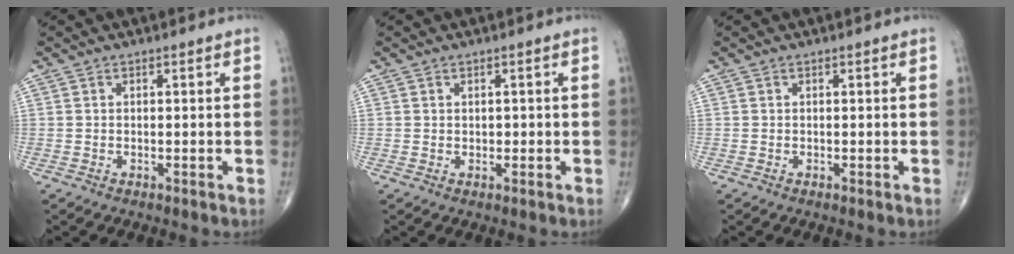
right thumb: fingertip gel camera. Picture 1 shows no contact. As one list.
[{"total": 1.0, "force": [0.1, 0.8, 0.6], "torque": [-0.005, 0.001, 0.002]}, {"total": 0.0}]